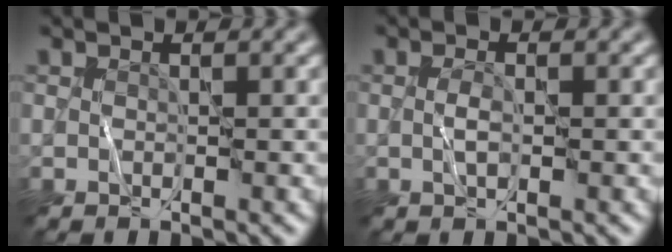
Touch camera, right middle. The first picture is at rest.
{"total": 1.2, "force": [-0.1, 0.4, 1.1], "torque": [-0.022, 0.001, -0.006]}